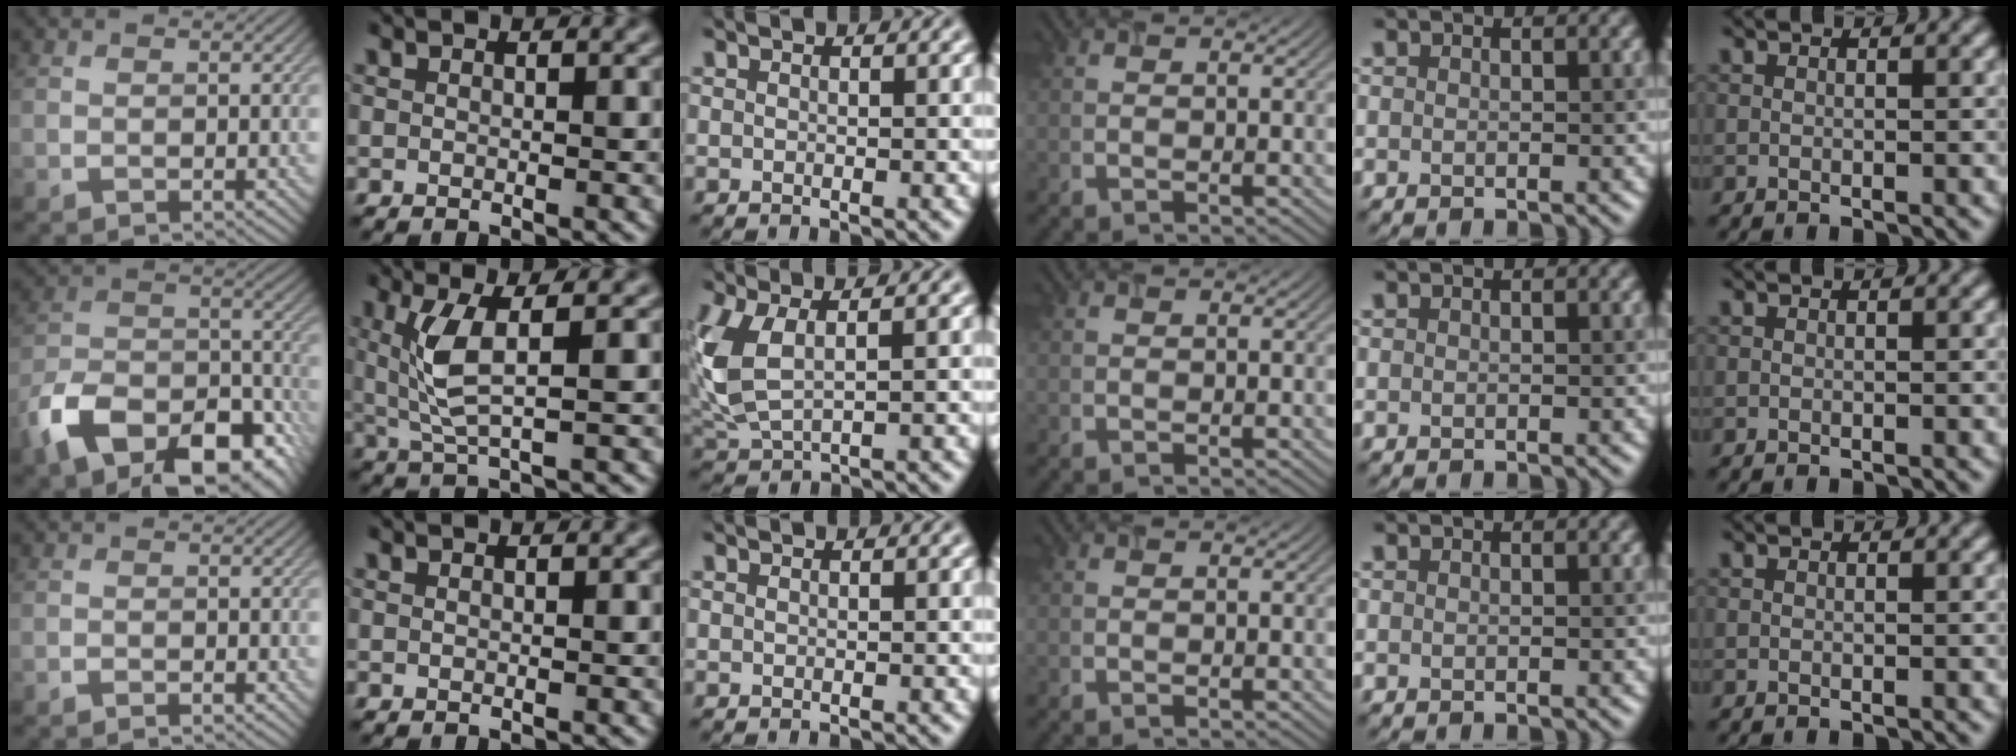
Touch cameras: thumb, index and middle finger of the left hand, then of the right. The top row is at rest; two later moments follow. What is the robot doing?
{"motion": "lift_and_place", "object": "timer"}